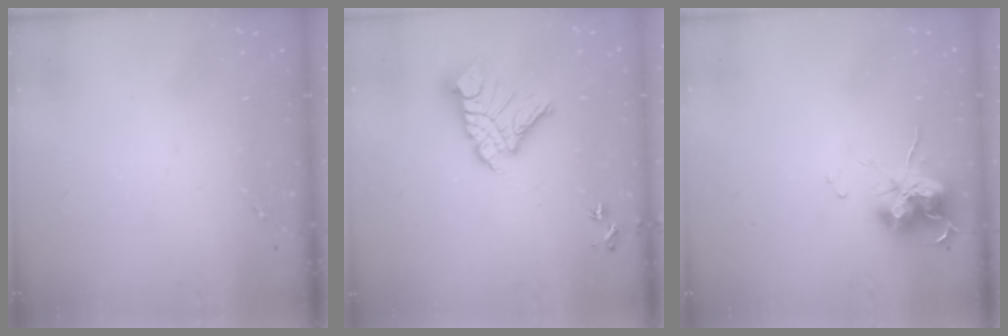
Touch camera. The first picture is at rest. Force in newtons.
{"total": 14.0, "press": 14.0, "slide": 1.3}
{"total": 12.7, "press": 12.7, "slide": 1.2}